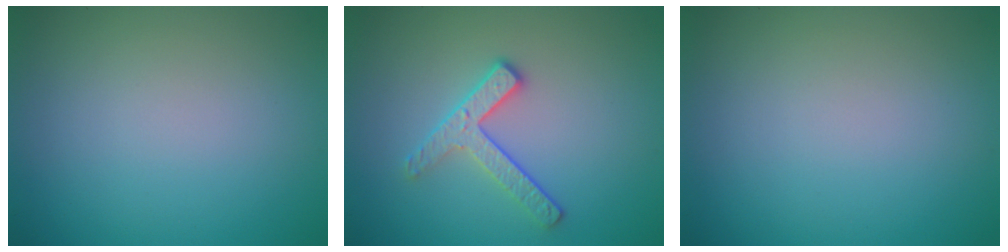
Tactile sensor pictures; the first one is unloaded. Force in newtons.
{"total": 2.8, "press": 2.5, "slide": 1.3}
{"total": 0.0}